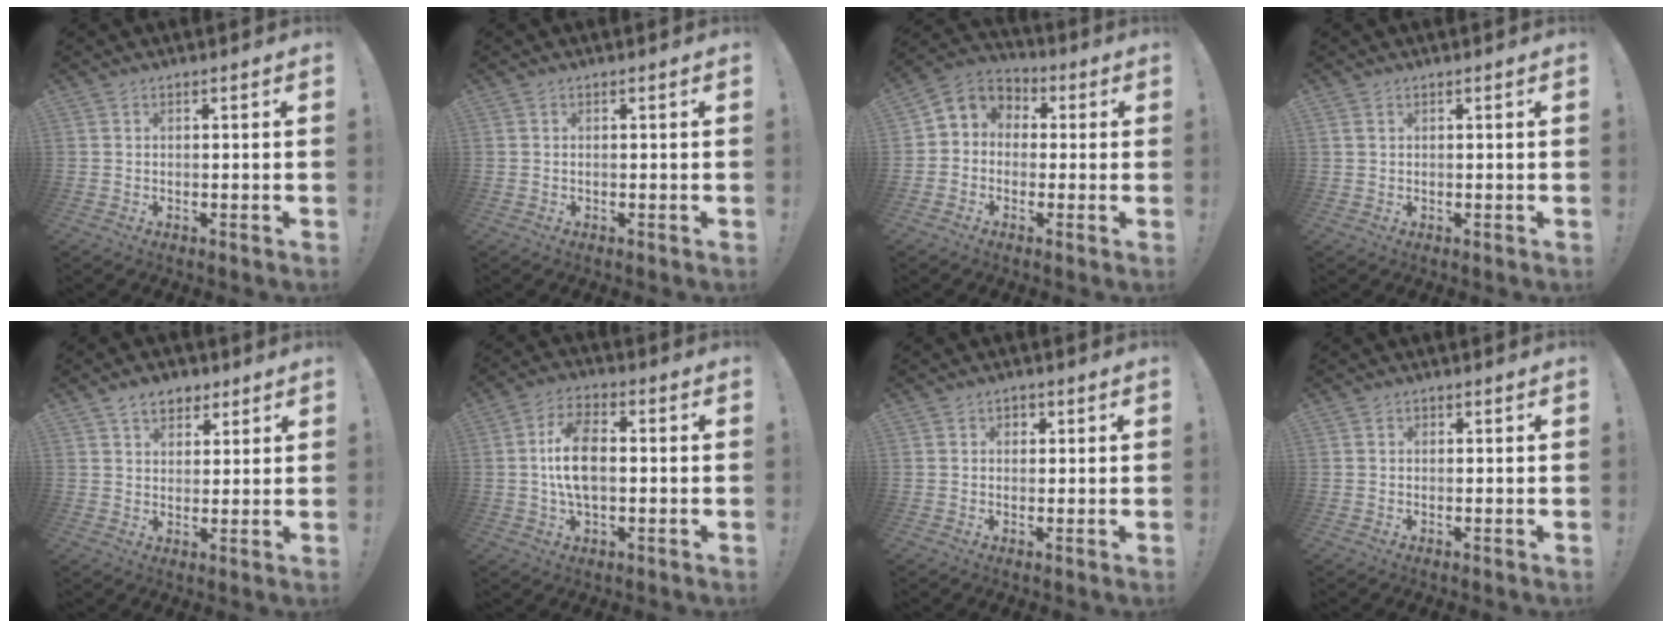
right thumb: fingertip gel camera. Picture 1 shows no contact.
{"total": 0.0}
{"total": 5.6, "force": [-1.1, 5.2, 1.8], "torque": [-0.027, 0.011, -0.014]}
{"total": 1.2, "force": [0.6, 0.8, 0.6], "torque": [-0.019, 0.005, 0.014]}
{"total": 6.8, "force": [4.1, 4.7, 2.8], "torque": [-0.039, -0.013, 0.075]}
{"total": 11.4, "force": [0.1, 6.5, 9.4], "torque": [-0.165, 0.003, 0.000]}
{"total": 1.7, "force": [0.3, 1.5, 0.6], "torque": [0.004, -0.004, 0.002]}
{"total": 0.5, "force": [0.0, 0.5, 0.0], "torque": [0.000, 0.001, 0.000]}